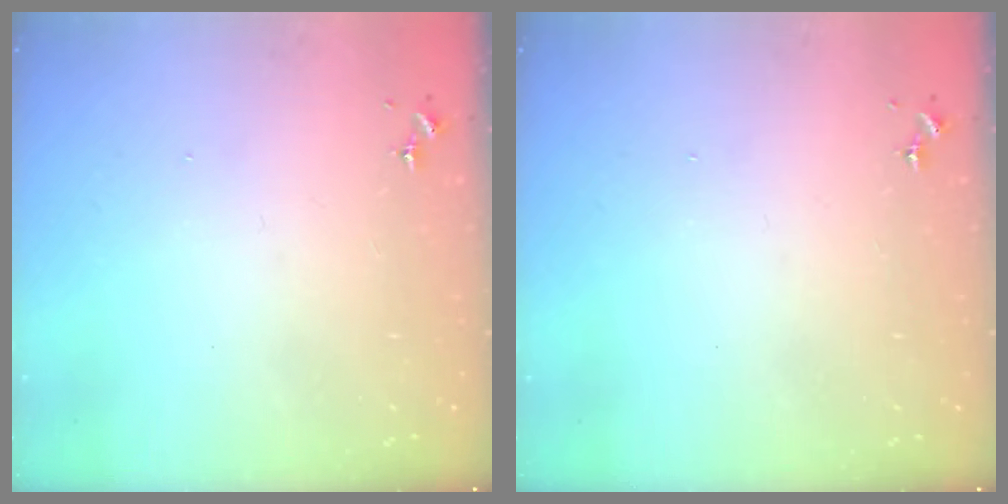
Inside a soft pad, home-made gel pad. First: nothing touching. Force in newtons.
{"total": 0.0}